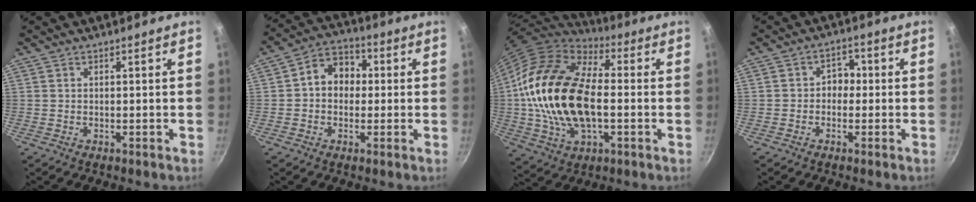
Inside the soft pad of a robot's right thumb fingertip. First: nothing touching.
{"total": 8.7, "force": [0.5, 7.0, 5.1], "torque": [-0.039, 0.023, -0.008]}
{"total": 24.0, "force": [-0.8, 13.9, 19.6], "torque": [-0.363, 0.025, -0.019]}
{"total": 3.6, "force": [-0.6, 3.0, 1.9], "torque": [0.005, 0.014, -0.017]}